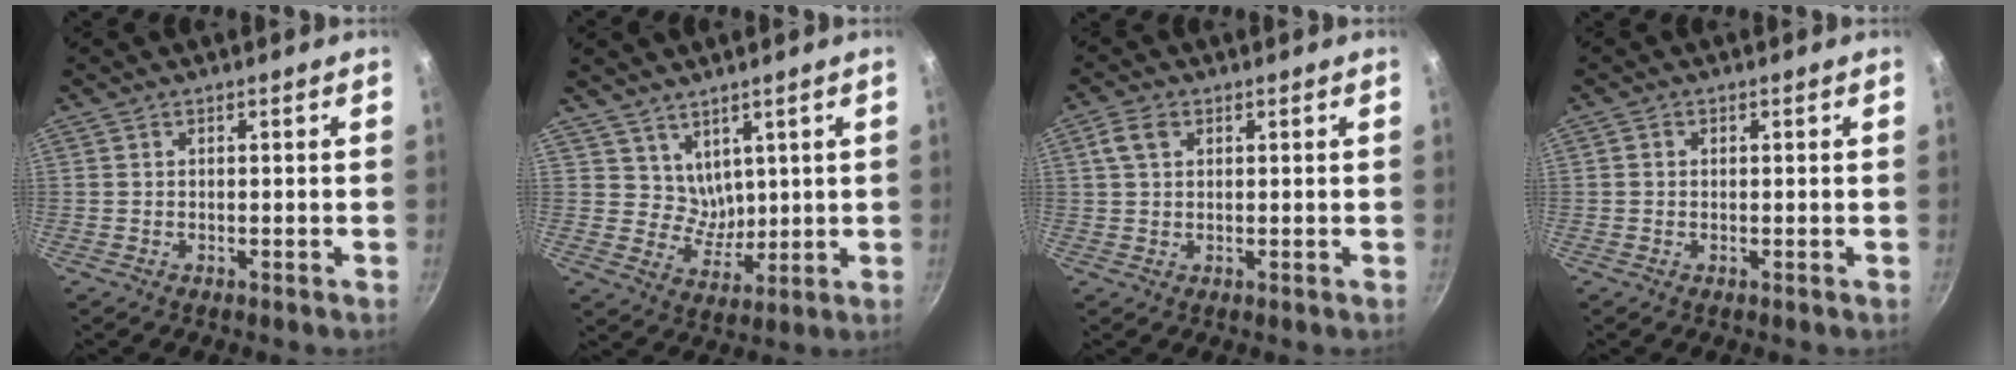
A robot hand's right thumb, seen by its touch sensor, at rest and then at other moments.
{"total": 5.1, "force": [3.4, 3.5, 1.4], "torque": [-0.003, -0.026, 0.070]}
{"total": 3.8, "force": [1.5, 2.5, 2.5], "torque": [-0.043, 0.007, 0.027]}
{"total": 0.8, "force": [0.1, 0.7, 0.3], "torque": [-0.005, 0.004, 0.000]}